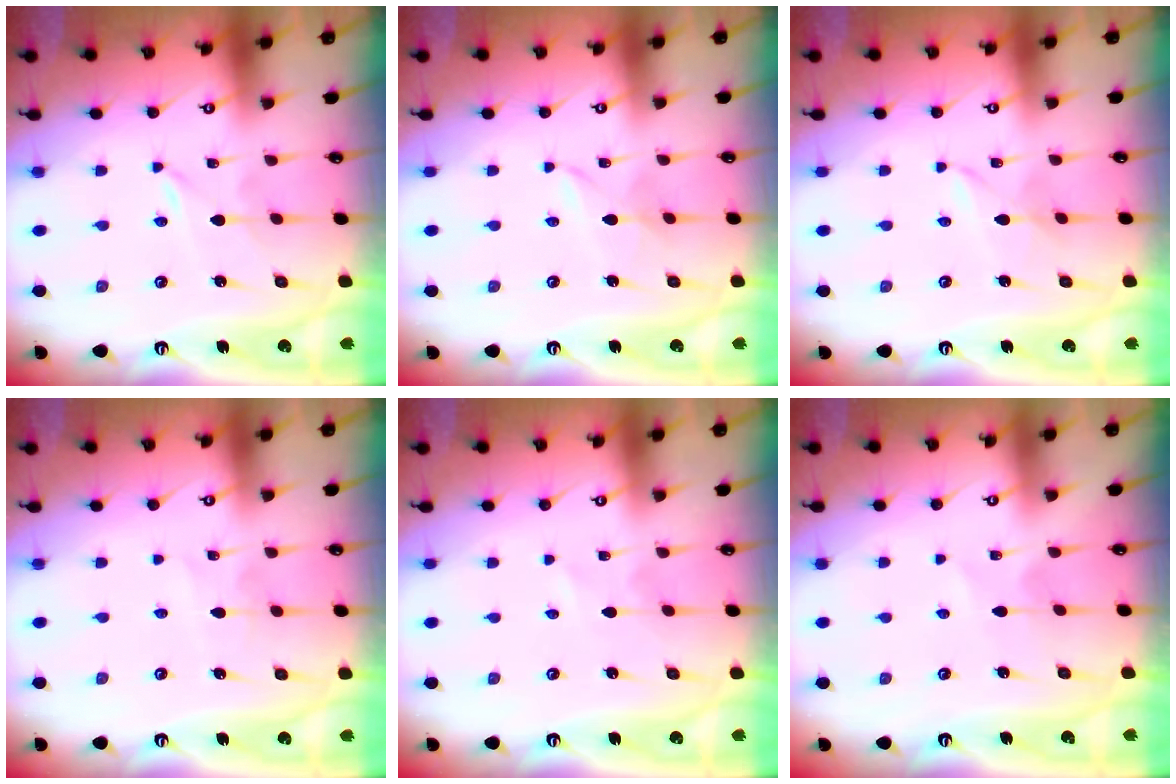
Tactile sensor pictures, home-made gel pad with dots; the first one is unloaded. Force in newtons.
{"total": 1.2, "press": 1.1, "slide": 0.2}
{"total": 1.4, "press": 1.4, "slide": 0.2}
{"total": 2.0, "press": 2.0, "slide": 0.1}
{"total": 0.0}
{"total": 4.3, "press": 4.3, "slide": 0.4}